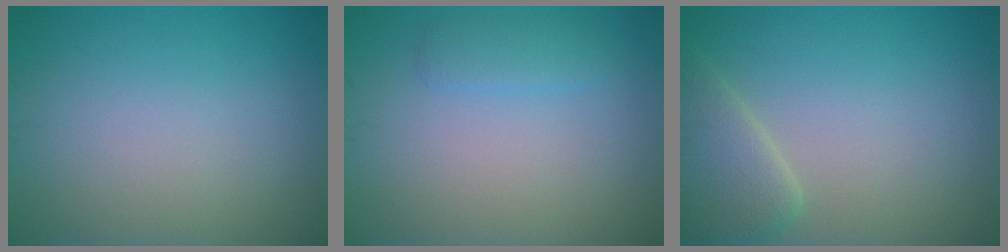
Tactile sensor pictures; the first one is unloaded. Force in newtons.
{"total": 1.5, "press": 1.5, "slide": 0.1}
{"total": 3.7, "press": 3.7, "slide": 0.3}